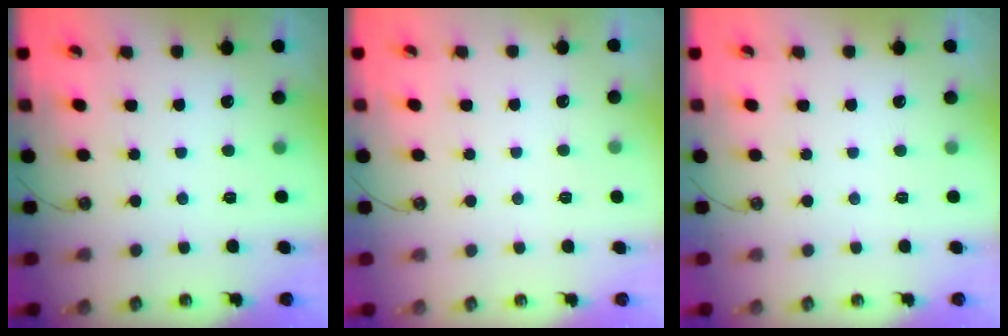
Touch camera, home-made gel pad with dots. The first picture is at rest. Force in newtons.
{"total": 0.5, "press": 0.5, "slide": 0.2}
{"total": 0.0}